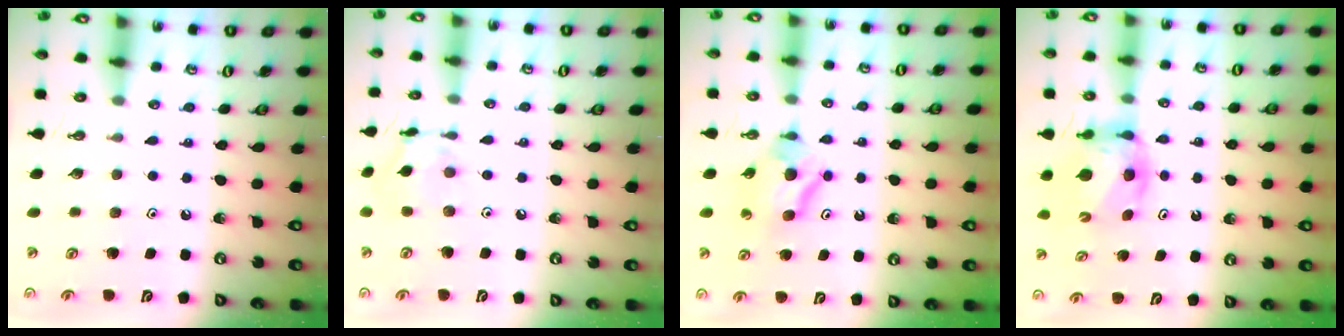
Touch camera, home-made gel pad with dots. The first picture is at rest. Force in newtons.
{"total": 10.8, "press": 10.7, "slide": 0.7}
{"total": 7.6, "press": 7.6, "slide": 0.3}
{"total": 6.8, "press": 6.8, "slide": 0.4}